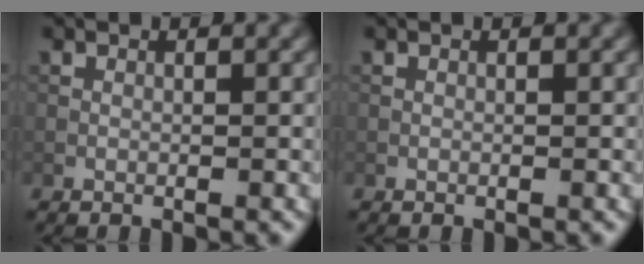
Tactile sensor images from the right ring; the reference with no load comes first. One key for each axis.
{"total": 0.0}